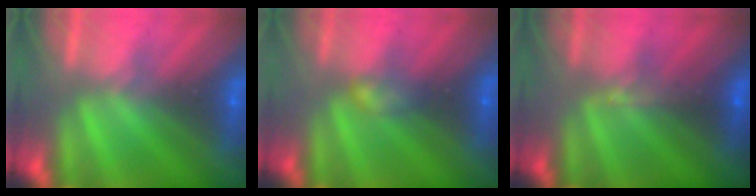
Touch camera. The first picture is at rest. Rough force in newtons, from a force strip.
{"total": 2.3}
{"total": 3.0}